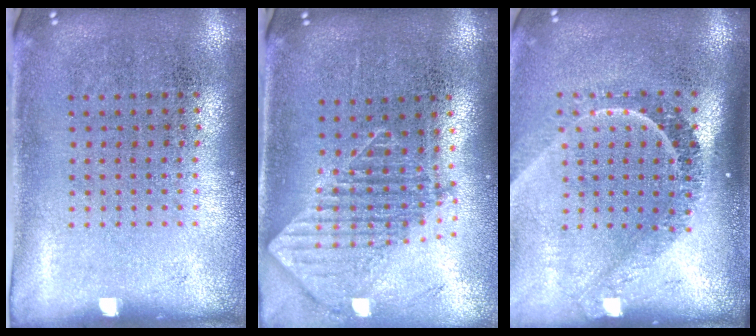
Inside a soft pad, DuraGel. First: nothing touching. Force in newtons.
{"total": 1.9, "press": 1.5, "slide": 1.1}
{"total": 2.2, "press": 1.6, "slide": 1.5}